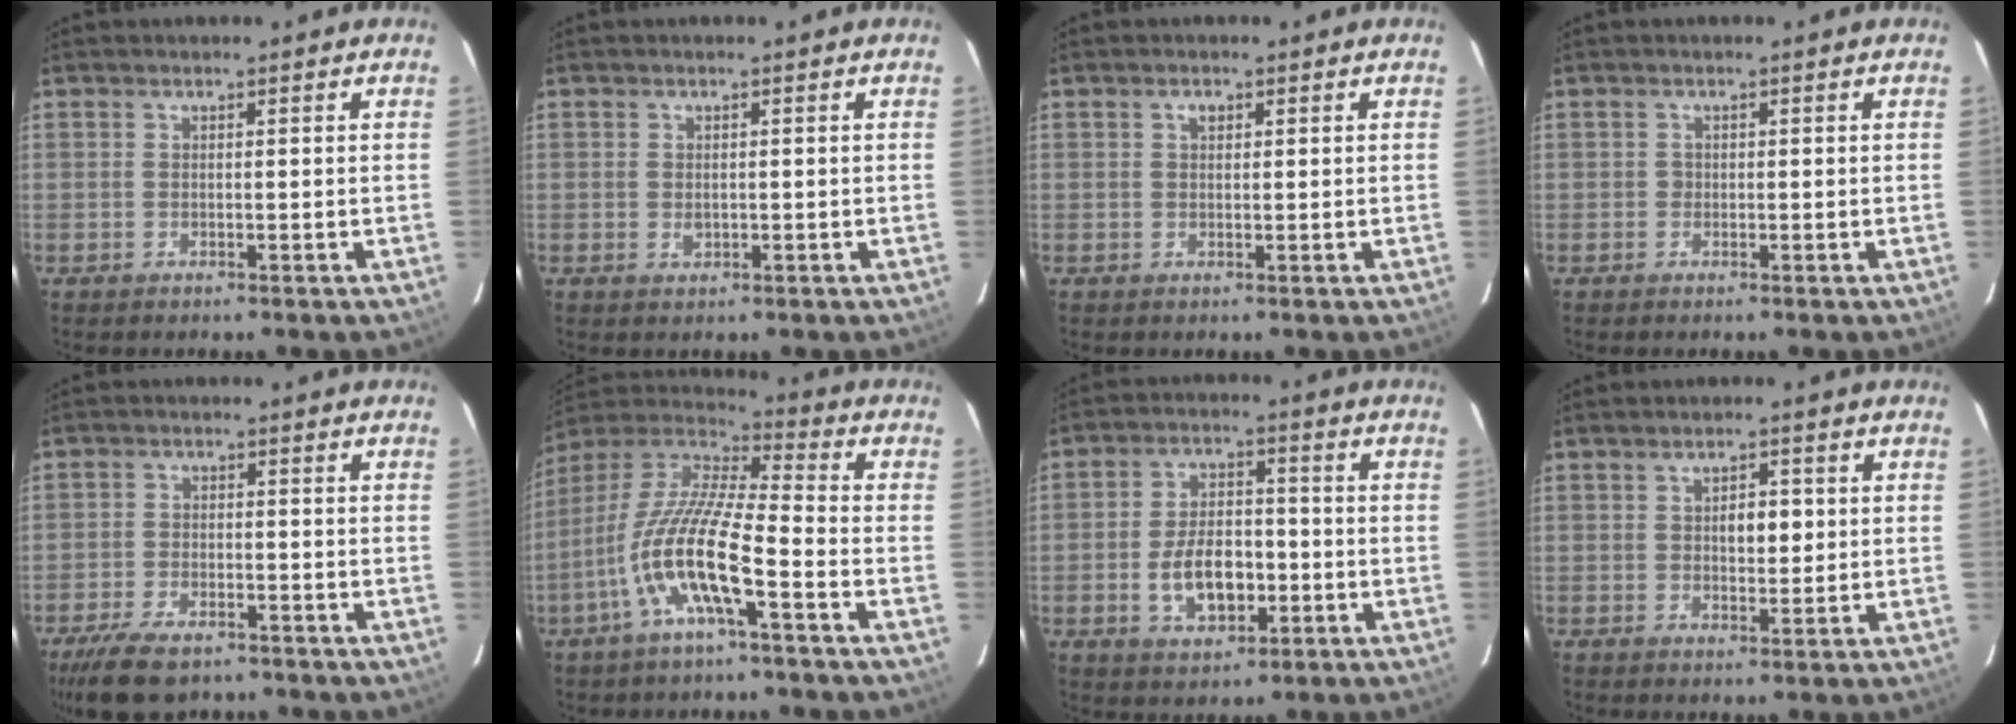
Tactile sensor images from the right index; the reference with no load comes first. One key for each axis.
{"total": 1.5, "fx": -0.2, "fy": 1.1, "fz": 1.0, "tx": -0.018, "ty": 0.001, "tz": -0.002}
{"total": 1.2, "fx": 0.5, "fy": 0.8, "fz": 0.7, "tx": -0.010, "ty": 0.006, "tz": 0.008}
{"total": 0.7, "fx": -0.3, "fy": 0.7, "fz": 0.0, "tx": 0.002, "ty": 0.001, "tz": -0.005}
{"total": 10.1, "fx": -7.7, "fy": 4.1, "fz": 5.2, "tx": -0.131, "ty": -0.017, "tz": -0.135}
{"total": 14.9, "fx": -6.2, "fy": 2.6, "fz": 13.3, "tx": -0.260, "ty": -0.010, "tz": -0.124}
{"total": 10.1, "fx": -2.8, "fy": 6.0, "fz": 7.6, "tx": -0.151, "ty": 0.010, "tz": -0.036}
{"total": 3.8, "fx": 0.6, "fy": 2.1, "fz": 3.0, "tx": -0.046, "ty": 0.007, "tz": 0.011}